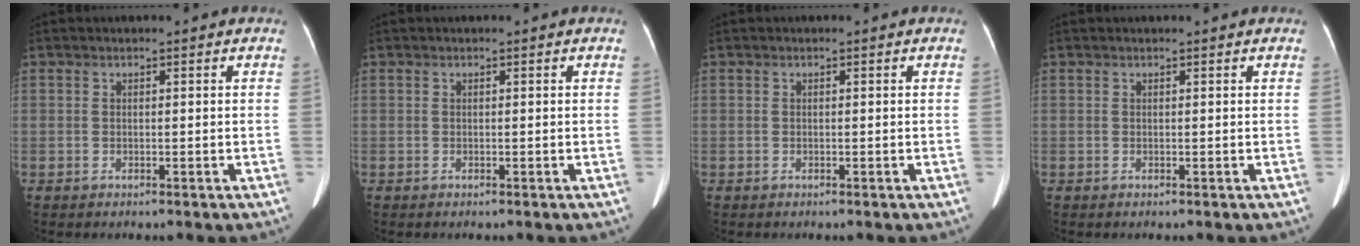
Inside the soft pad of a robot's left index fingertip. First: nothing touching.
{"total": 0.0}
{"total": 0.0}
{"total": 0.7, "force": [0.6, 0.0, 0.2], "torque": [-0.005, 0.005, 0.007]}